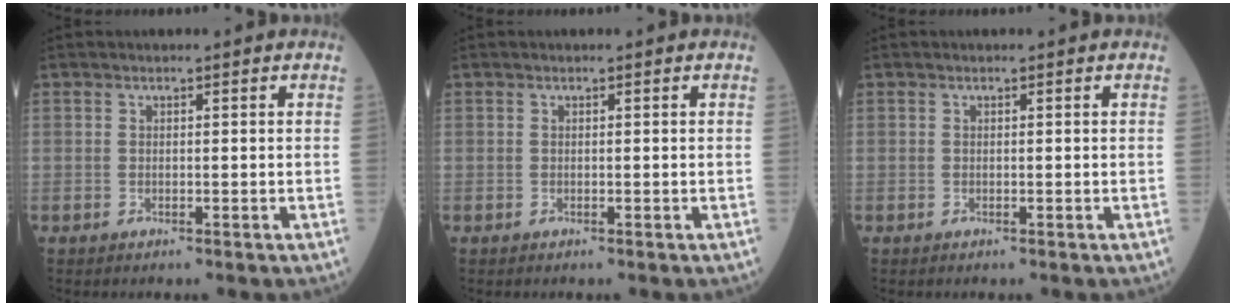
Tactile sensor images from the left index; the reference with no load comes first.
{"total": 0.0}
{"total": 0.0}